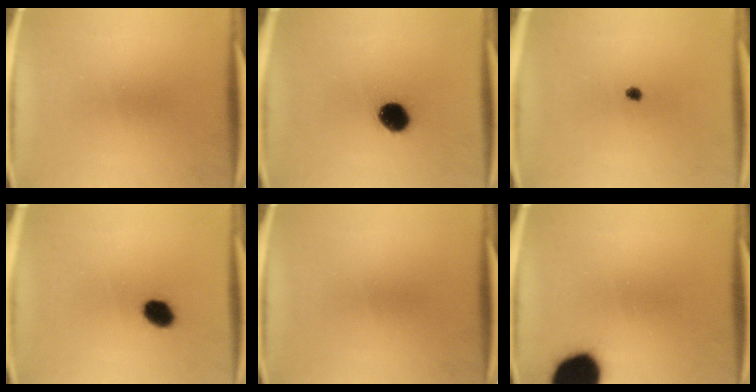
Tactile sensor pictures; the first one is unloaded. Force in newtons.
{"total": 6.3}
{"total": 1.2}
{"total": 5.1}
{"total": 0.0}
{"total": 18.1}